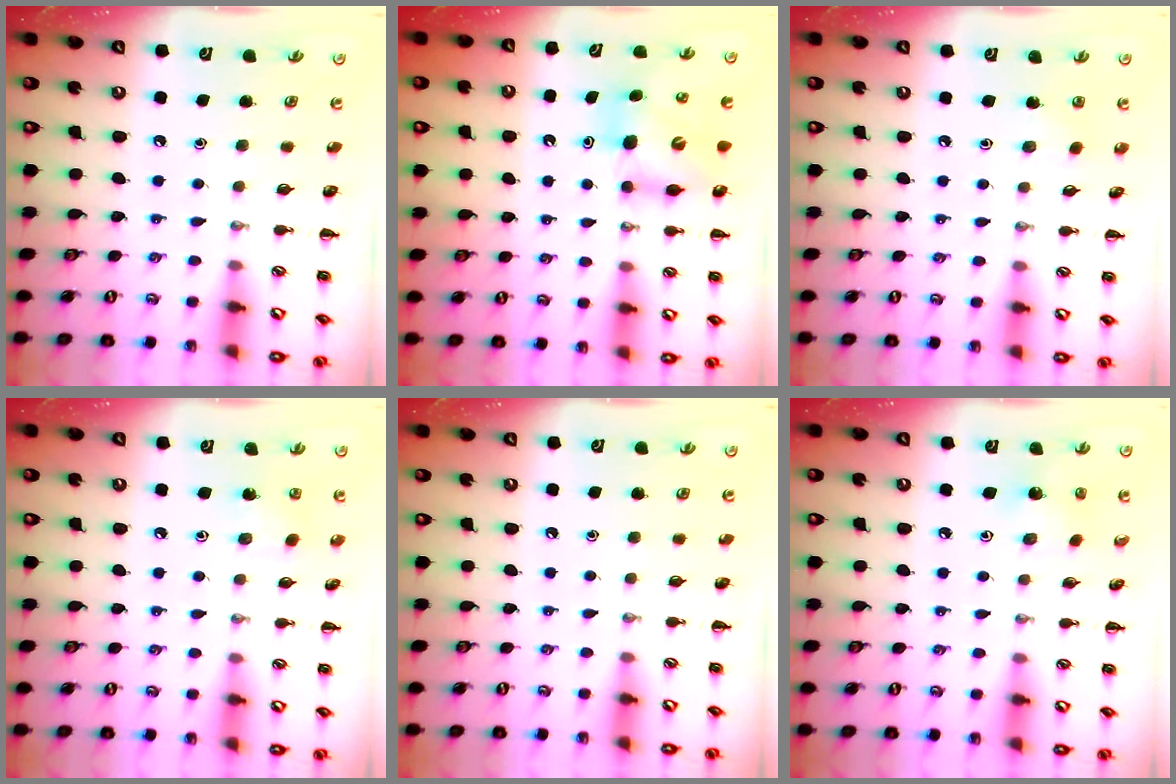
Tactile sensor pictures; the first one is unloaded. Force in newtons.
{"total": 7.2, "press": 7.2, "slide": 0.4}
{"total": 2.3, "press": 2.2, "slide": 0.8}
{"total": 2.7, "press": 2.6, "slide": 0.9}
{"total": 0.0}
{"total": 1.9, "press": 1.9, "slide": 0.6}